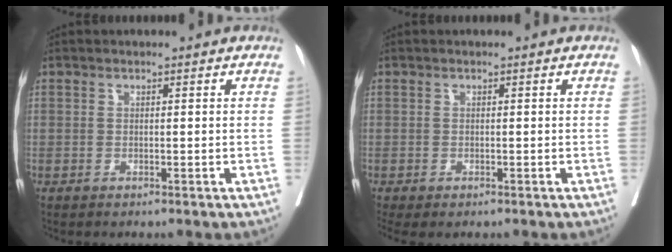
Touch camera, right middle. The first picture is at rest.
{"total": 2.1, "force": [-1.5, 0.9, 1.2], "torque": [-0.013, -0.007, -0.022]}